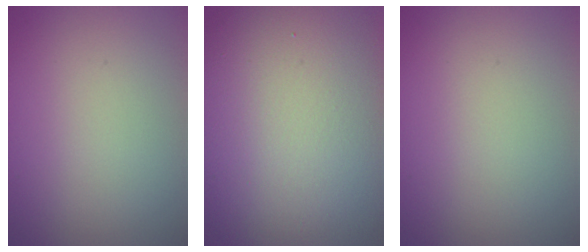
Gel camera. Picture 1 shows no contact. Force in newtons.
{"total": 17.0, "press": 17.0, "slide": 1.0}
{"total": 0.0}